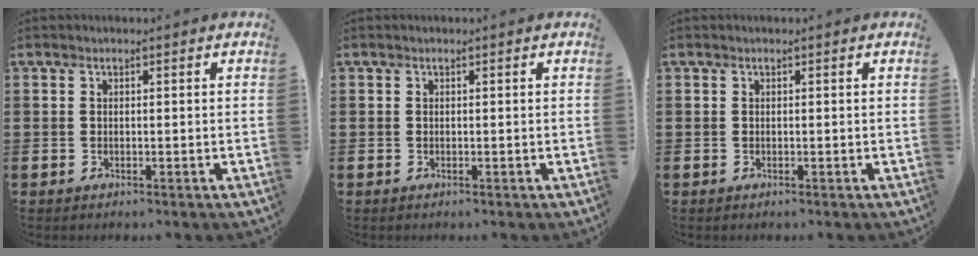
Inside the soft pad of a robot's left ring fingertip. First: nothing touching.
{"total": 0.0}
{"total": 0.0}